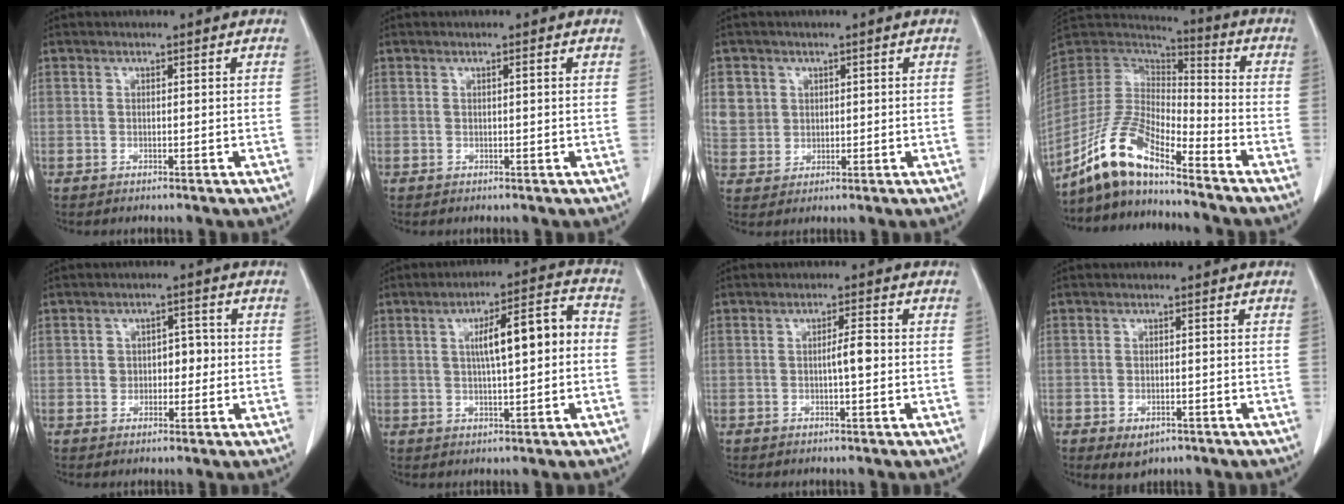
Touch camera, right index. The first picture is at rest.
{"total": 0.7, "force": [0.3, 0.0, 0.7], "torque": [-0.012, 0.003, 0.004]}
{"total": 5.4, "force": [1.9, 5.0, 0.7], "torque": [-0.011, 0.010, 0.049]}
{"total": 12.6, "force": [-10.0, 3.0, 7.0], "torque": [-0.150, 0.012, -0.193]}
{"total": 3.8, "force": [0.1, 2.5, 2.8], "torque": [-0.033, 0.018, 0.005]}
{"total": 9.7, "force": [0.6, 1.8, 9.5], "torque": [-0.148, 0.028, 0.009]}
{"total": 2.7, "force": [-0.2, 0.3, 2.7], "torque": [-0.042, 0.005, -0.003]}
{"total": 3.1, "force": [-1.7, 1.9, 1.8], "torque": [-0.025, -0.002, -0.014]}